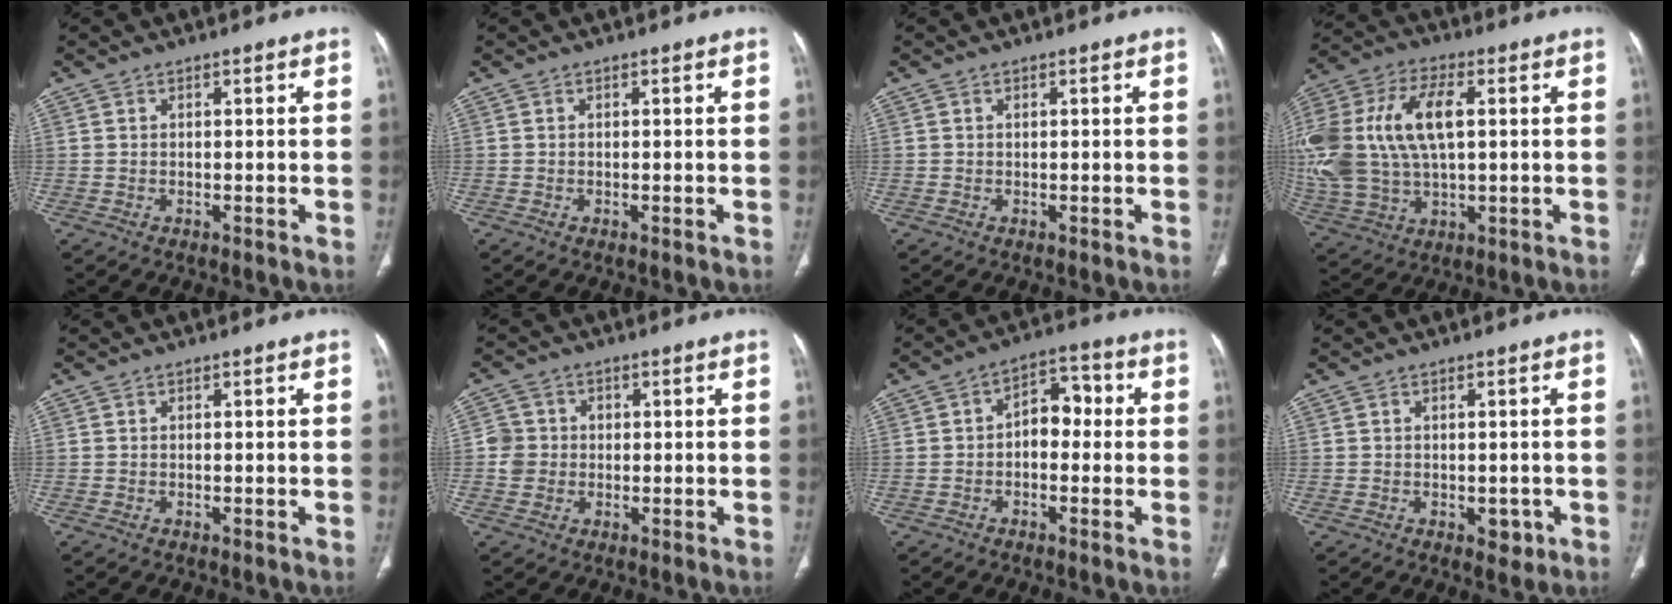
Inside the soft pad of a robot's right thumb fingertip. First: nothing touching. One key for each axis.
{"total": 0.0}
{"total": 0.0}
{"total": 24.8, "fx": 3.6, "fy": 13.9, "fz": 20.2, "tx": -0.472, "ty": 0.016, "tz": 0.071}
{"total": 0.0}
{"total": 4.3, "fx": -0.1, "fy": 4.2, "fz": 0.9, "tx": 0.007, "ty": 0.008, "tz": -0.007}
{"total": 6.7, "fx": -0.3, "fy": 4.4, "fz": 5.1, "tx": -0.048, "ty": 0.023, "tz": -0.017}
{"total": 2.4, "fx": -0.8, "fy": 1.6, "fz": 1.6, "tx": -0.006, "ty": 0.001, "tz": -0.004}